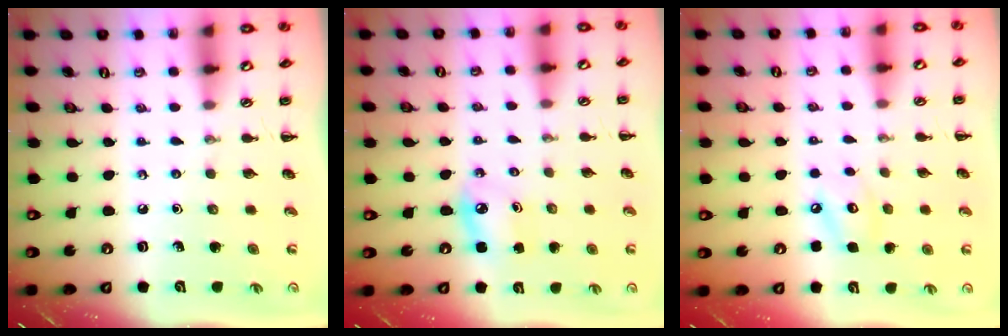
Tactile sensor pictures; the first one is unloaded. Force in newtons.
{"total": 5.0, "press": 4.8, "slide": 1.1}
{"total": 5.4, "press": 5.3, "slide": 0.8}